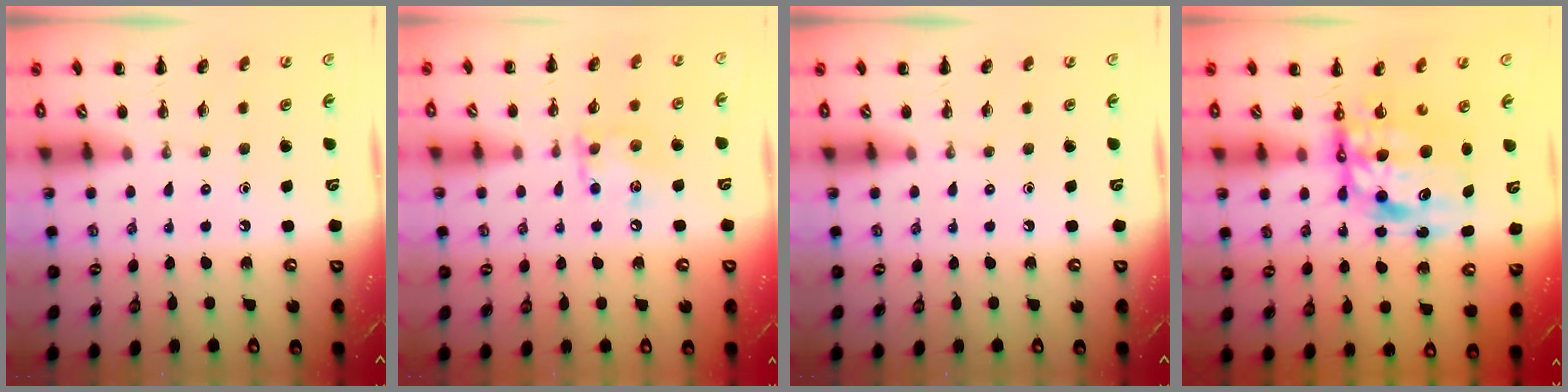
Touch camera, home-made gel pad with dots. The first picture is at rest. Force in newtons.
{"total": 9.1, "press": 9.1, "slide": 0.8}
{"total": 0.0}
{"total": 10.4, "press": 10.0, "slide": 2.8}